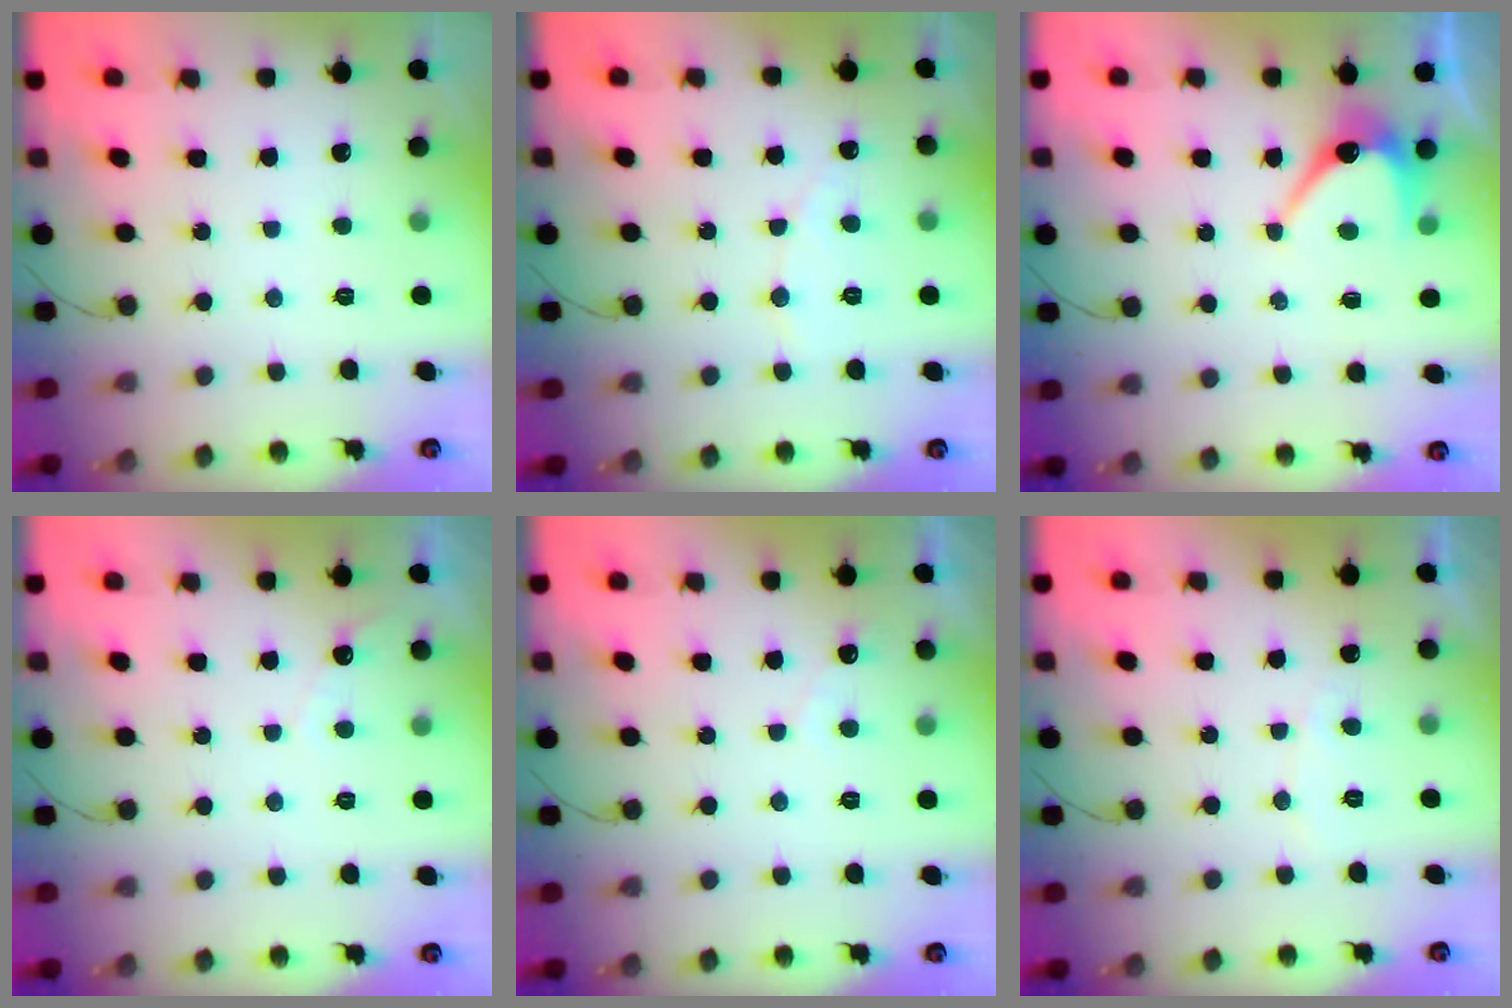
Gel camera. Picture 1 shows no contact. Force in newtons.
{"total": 4.4, "press": 4.3, "slide": 0.4}
{"total": 6.9, "press": 6.9, "slide": 0.2}
{"total": 3.6, "press": 3.6, "slide": 0.1}
{"total": 3.0, "press": 3.0, "slide": 0.1}
{"total": 3.4, "press": 3.4, "slide": 0.2}